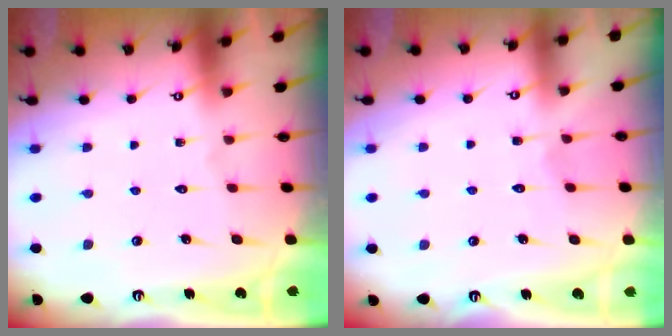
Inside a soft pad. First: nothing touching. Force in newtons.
{"total": 3.1, "press": 3.1, "slide": 0.4}